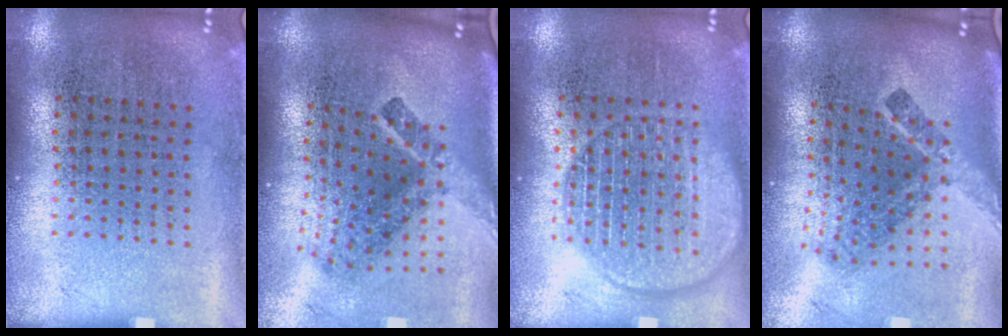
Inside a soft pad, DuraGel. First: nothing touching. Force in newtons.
{"total": 2.7, "press": 1.7, "slide": 2.1}
{"total": 3.3, "press": 3.2, "slide": 0.5}
{"total": 2.4, "press": 1.5, "slide": 1.9}